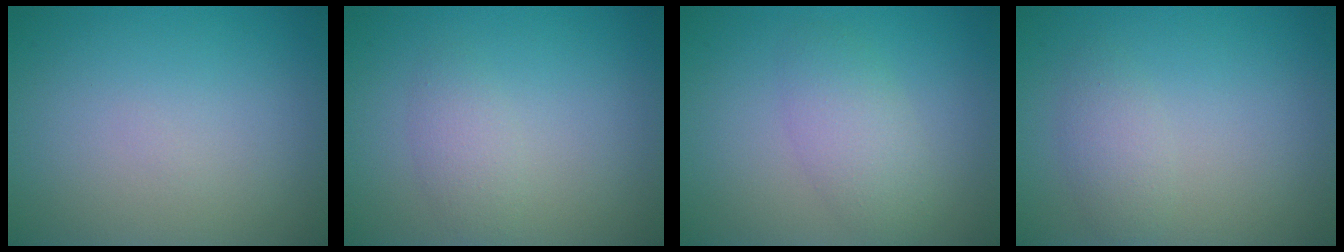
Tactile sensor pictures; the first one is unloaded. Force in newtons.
{"total": 1.8, "press": 1.8, "slide": 0.1}
{"total": 3.0, "press": 3.0, "slide": 0.2}
{"total": 1.9, "press": 1.9, "slide": 0.1}